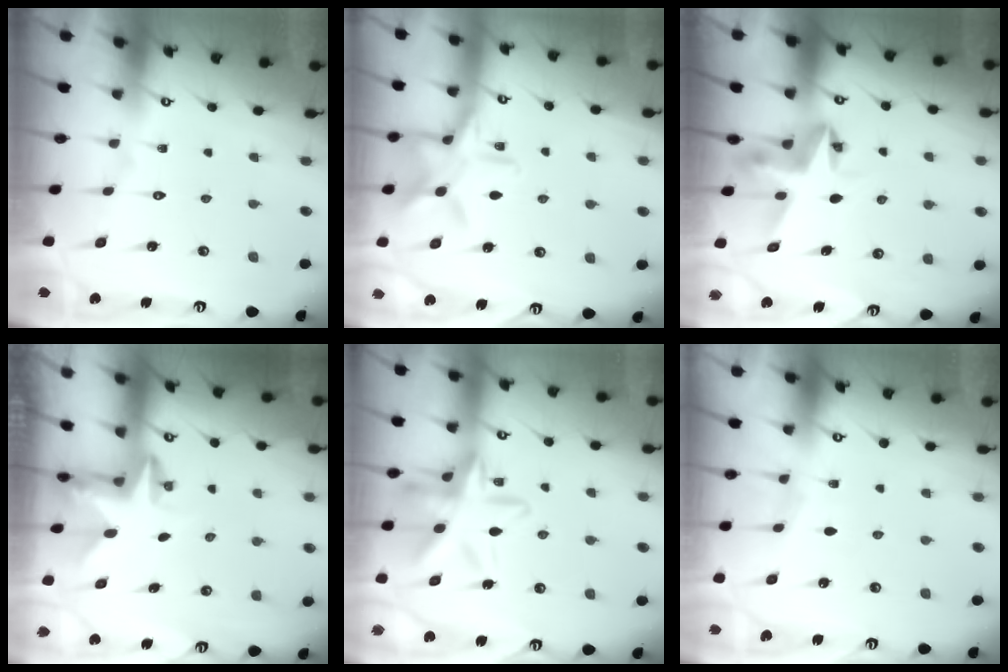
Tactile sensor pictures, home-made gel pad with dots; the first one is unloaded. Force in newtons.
{"total": 13.6, "press": 13.6, "slide": 0.9}
{"total": 5.5, "press": 5.5, "slide": 0.2}
{"total": 2.4, "press": 2.4, "slide": 0.3}
{"total": 15.6, "press": 15.6, "slide": 1.3}
{"total": 3.7, "press": 3.6, "slide": 0.5}